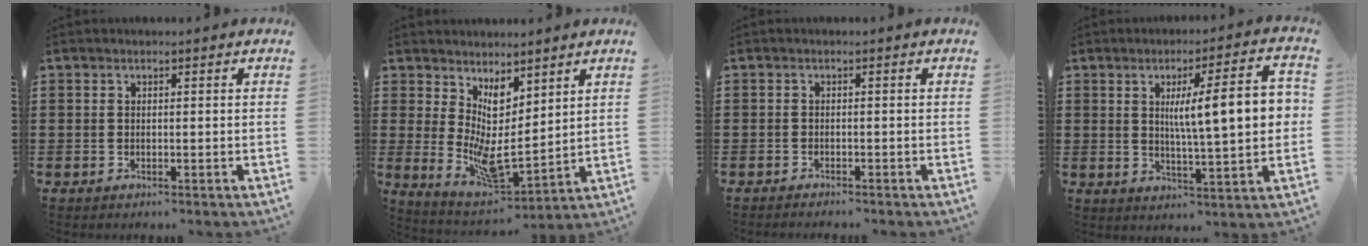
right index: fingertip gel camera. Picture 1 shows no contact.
{"total": 5.9, "force": [1.8, 2.5, 5.1], "torque": [-0.102, -0.027, 0.034]}
{"total": 1.0, "force": [-1.0, -0.1, 0.0], "torque": [-0.002, 0.000, -0.021]}
{"total": 11.5, "force": [2.0, 2.3, 11.1], "torque": [-0.180, 0.002, 0.025]}